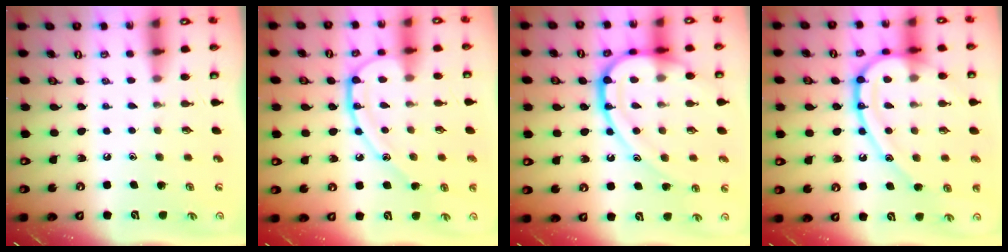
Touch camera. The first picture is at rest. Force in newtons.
{"total": 12.6, "press": 12.6, "slide": 0.5}
{"total": 19.8, "press": 19.7, "slide": 2.0}
{"total": 20.6, "press": 20.6, "slide": 1.8}